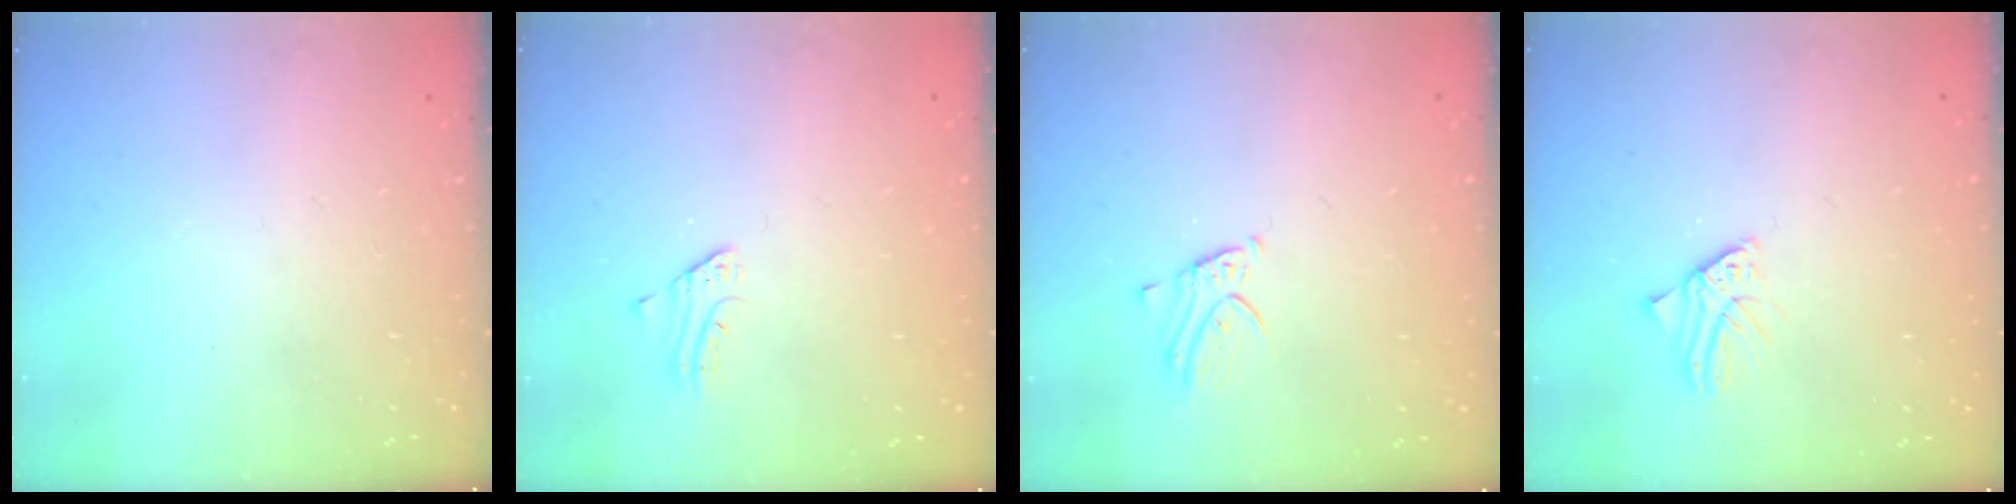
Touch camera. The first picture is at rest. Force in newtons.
{"total": 2.2, "press": 2.2, "slide": 0.2}
{"total": 3.5, "press": 3.5, "slide": 0.1}
{"total": 1.6, "press": 1.6, "slide": 0.2}